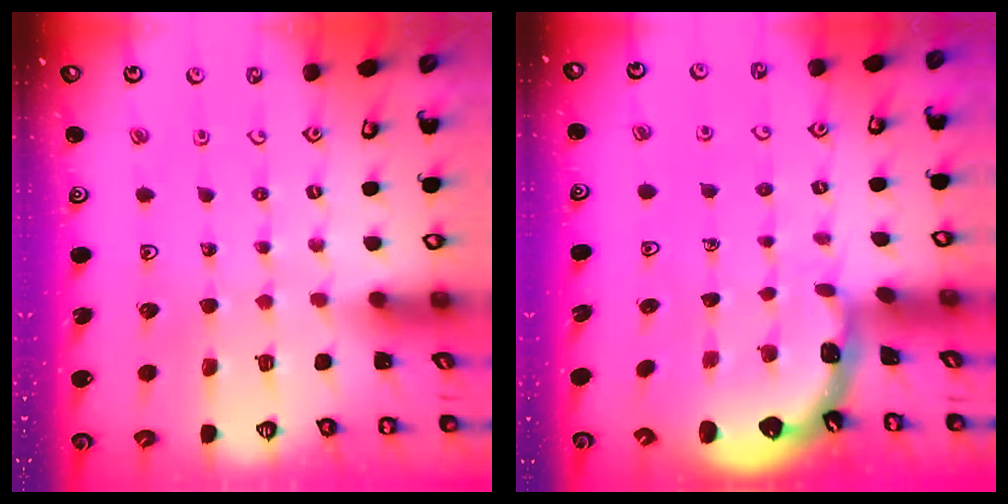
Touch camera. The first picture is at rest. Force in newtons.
{"total": 1.4, "press": 1.4, "slide": 0.1}